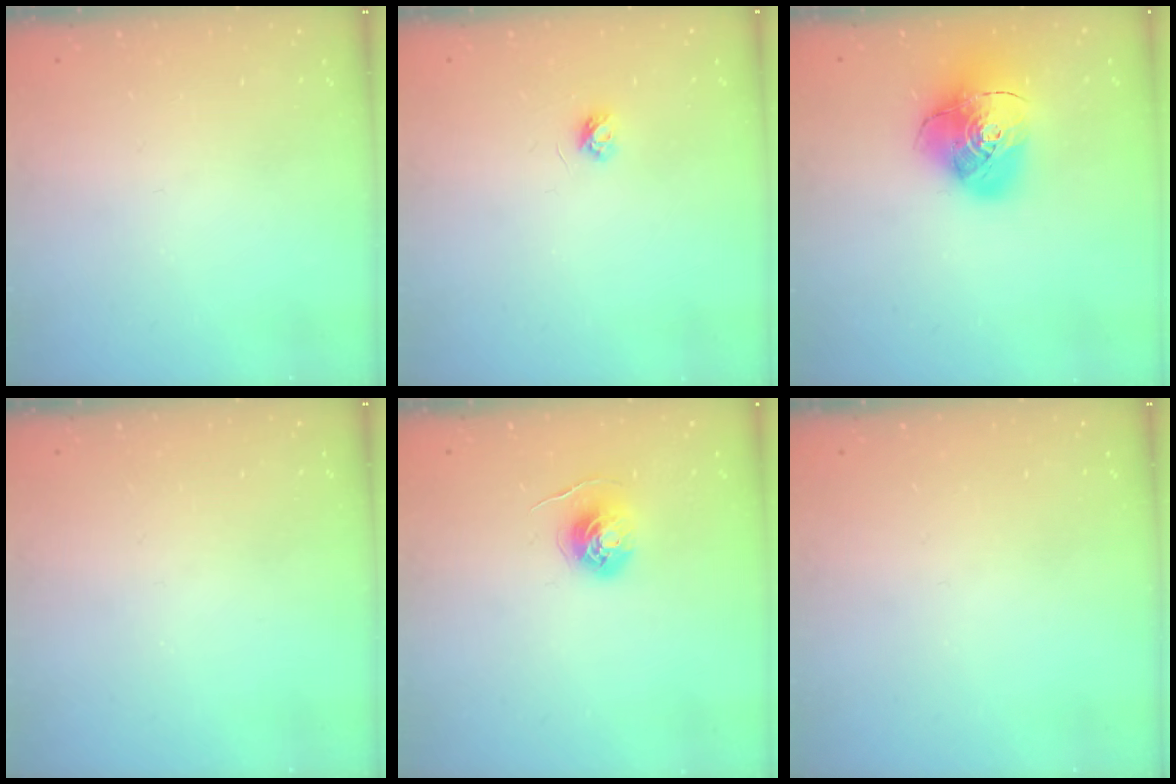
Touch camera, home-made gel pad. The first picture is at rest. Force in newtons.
{"total": 3.3, "press": 3.3, "slide": 0.3}
{"total": 15.3, "press": 15.2, "slide": 1.8}
{"total": 0.0}
{"total": 5.7, "press": 5.7, "slide": 0.5}
{"total": 0.0}